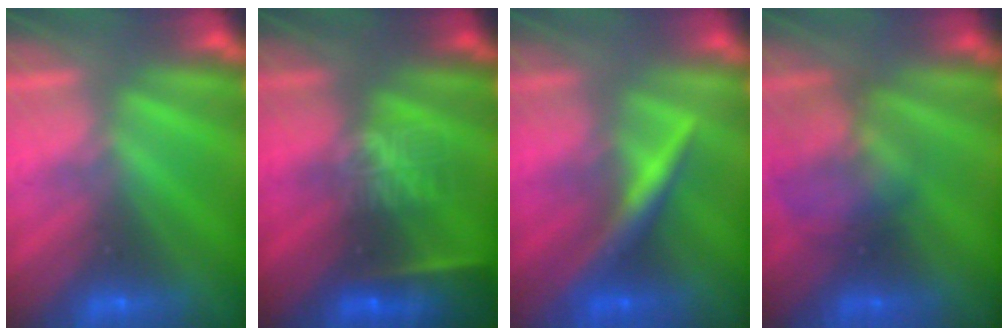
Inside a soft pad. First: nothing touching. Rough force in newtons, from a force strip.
{"total": 9.0}
{"total": 2.4}
{"total": 2.3}